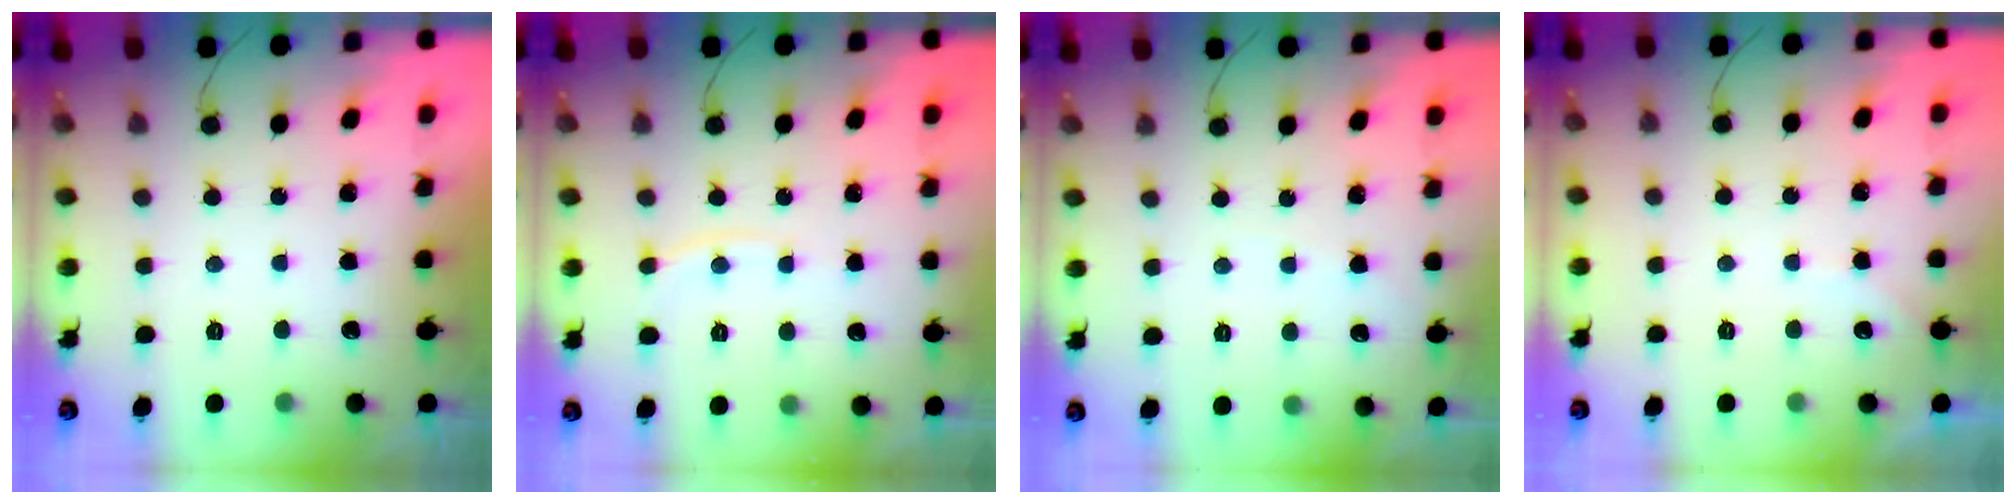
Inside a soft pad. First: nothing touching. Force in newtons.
{"total": 4.6, "press": 4.6, "slide": 0.2}
{"total": 3.0, "press": 3.0, "slide": 0.3}
{"total": 4.2, "press": 4.2, "slide": 0.6}